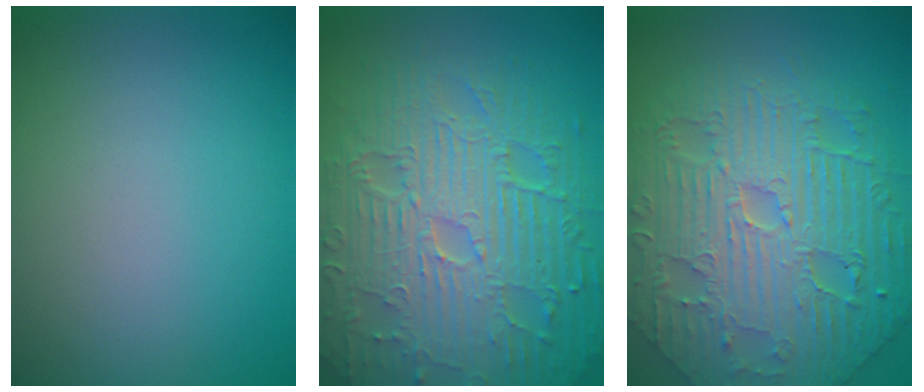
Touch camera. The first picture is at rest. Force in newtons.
{"total": 11.3, "press": 7.4, "slide": 8.6}
{"total": 9.3, "press": 7.0, "slide": 6.0}